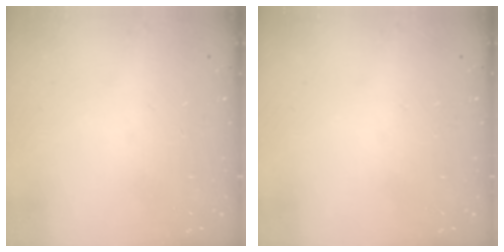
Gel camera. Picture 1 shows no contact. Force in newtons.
{"total": 0.0}